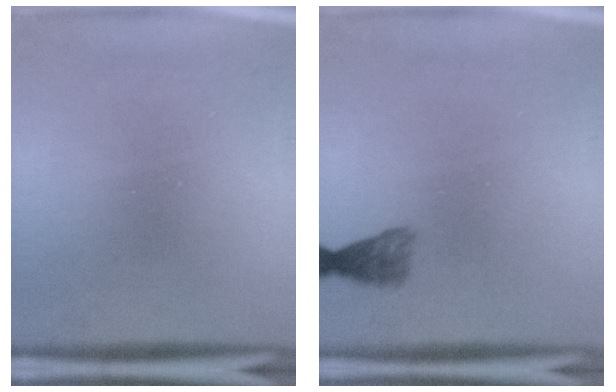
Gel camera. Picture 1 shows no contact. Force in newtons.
{"total": 2.4}